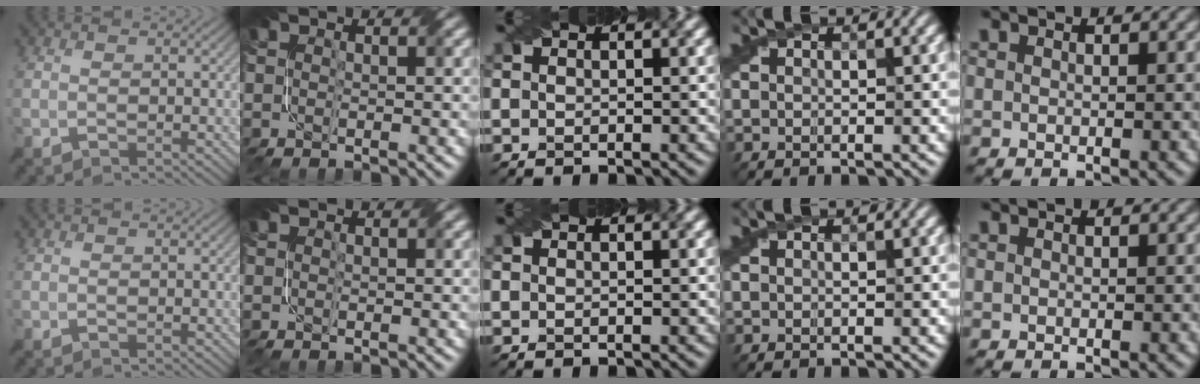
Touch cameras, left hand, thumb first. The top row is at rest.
{}